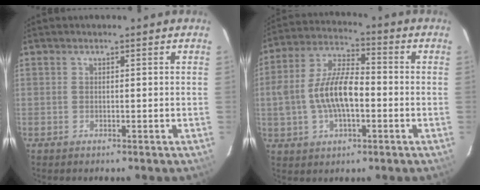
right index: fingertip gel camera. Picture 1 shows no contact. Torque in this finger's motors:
{"motor_torque": [0.55, -0.12, 0.71, 0.21]}